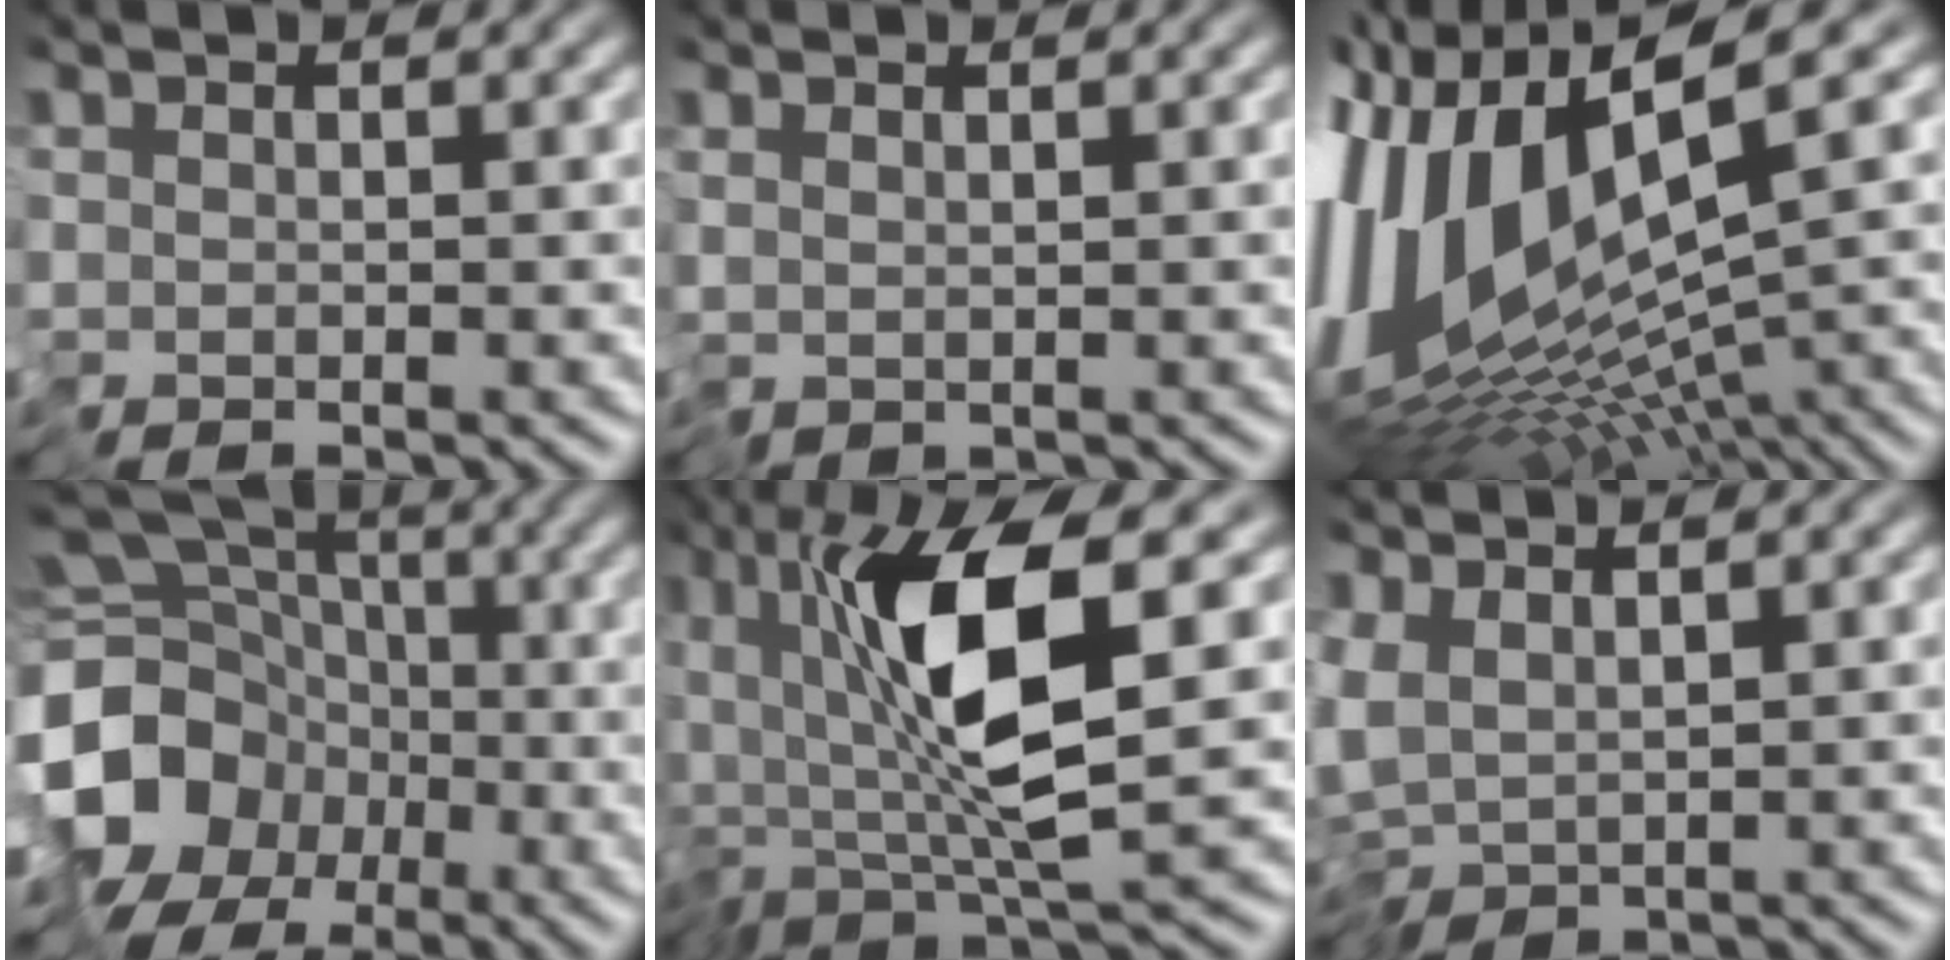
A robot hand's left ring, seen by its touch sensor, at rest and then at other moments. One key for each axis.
{"total": 0.7, "fx": 0.5, "fy": -0.1, "fz": 0.5, "tx": -0.010, "ty": 0.004, "tz": 0.013}
{"total": 13.9, "fx": 0.5, "fy": 5.2, "fz": 12.9, "tx": -0.272, "ty": 0.002, "tz": 0.026}
{"total": 17.1, "fx": -5.7, "fy": 14.6, "fz": 6.7, "tx": -0.158, "ty": -0.007, "tz": -0.128}
{"total": 9.1, "fx": 1.3, "fy": 2.0, "fz": 8.8, "tx": -0.160, "ty": 0.003, "tz": 0.023}
{"total": 3.2, "fx": -0.1, "fy": 1.8, "fz": 2.6, "tx": -0.056, "ty": 0.001, "tz": -0.006}